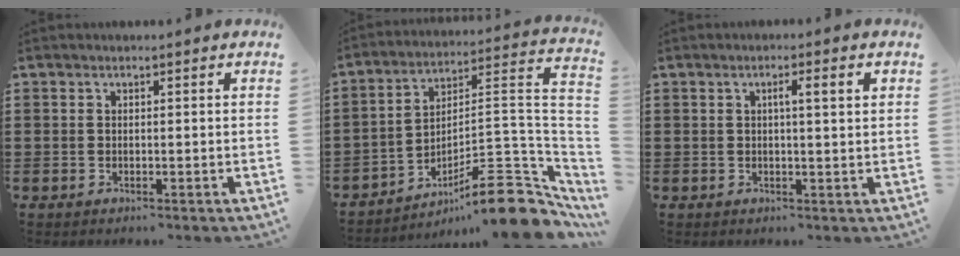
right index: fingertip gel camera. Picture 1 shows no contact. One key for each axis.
{"total": 12.9, "fx": -8.6, "fy": 3.1, "fz": 9.0, "tx": -0.109, "ty": 0.021, "tz": -0.154}
{"total": 3.2, "fx": 0.7, "fy": 0.3, "fz": 3.1, "tx": -0.058, "ty": 0.003, "tz": 0.008}